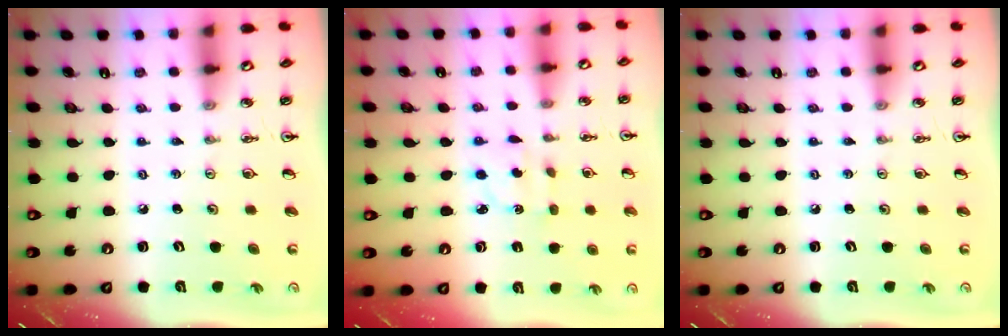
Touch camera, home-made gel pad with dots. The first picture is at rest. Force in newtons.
{"total": 2.7, "press": 2.7, "slide": 0.5}
{"total": 0.0}